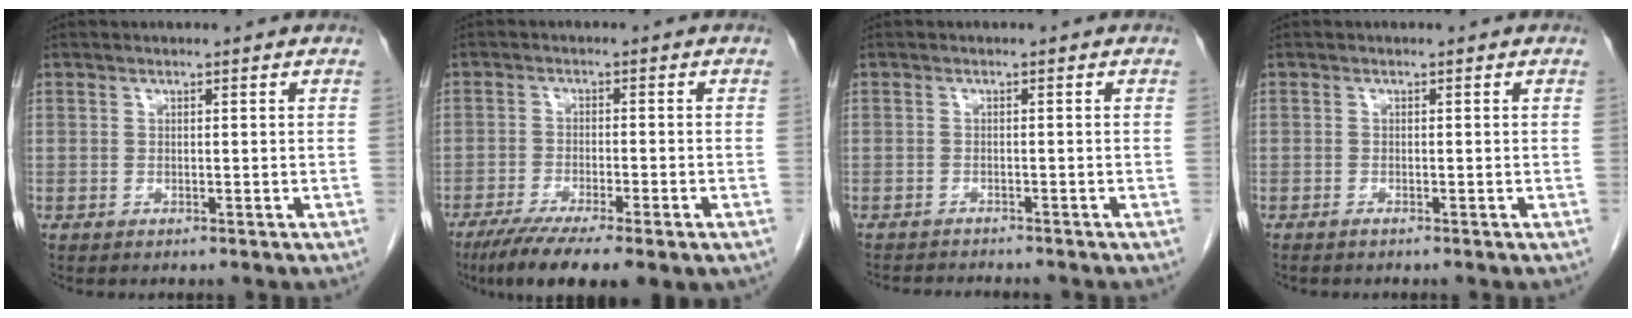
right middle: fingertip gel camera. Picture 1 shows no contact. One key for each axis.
{"total": 11.3, "fx": -7.6, "fy": 1.9, "fz": 8.2, "tx": -0.129, "ty": -0.024, "tz": -0.119}
{"total": 5.5, "fx": -5.2, "fy": 0.7, "fz": 1.7, "tx": -0.020, "ty": -0.009, "tz": -0.076}
{"total": 0.6, "fx": -0.5, "fy": -0.1, "fz": 0.3, "tx": -0.010, "ty": -0.001, "tz": -0.010}